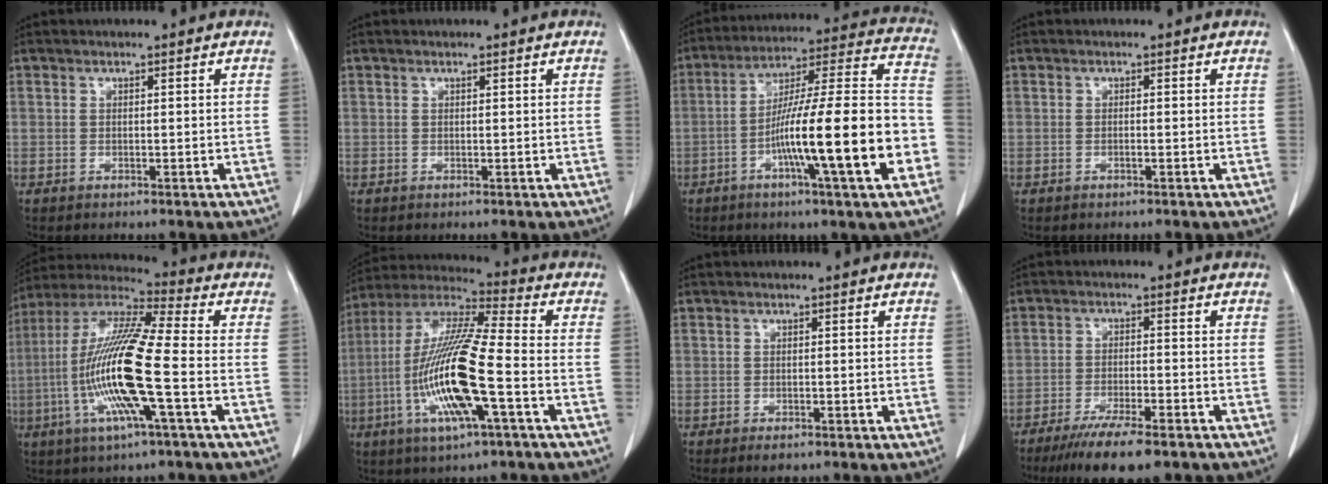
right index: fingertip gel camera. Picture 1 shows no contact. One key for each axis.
{"total": 0.0}
{"total": 21.4, "fx": -6.6, "fy": 0.9, "fz": 20.3, "tx": -0.283, "ty": 0.009, "tz": -0.106}
{"total": 0.0}
{"total": 17.1, "fx": -3.8, "fy": 0.9, "fz": 16.6, "tx": -0.344, "ty": -0.007, "tz": -0.082}
{"total": 17.5, "fx": -4.6, "fy": 1.7, "fz": 16.8, "tx": -0.350, "ty": -0.011, "tz": -0.089}
{"total": 1.2, "fx": -0.8, "fy": 0.6, "fz": 0.7, "tx": -0.010, "ty": 0.000, "tz": -0.007}
{"total": 10.6, "fx": -7.9, "fy": 1.6, "fz": 6.8, "tx": -0.106, "ty": -0.020, "tz": -0.123}